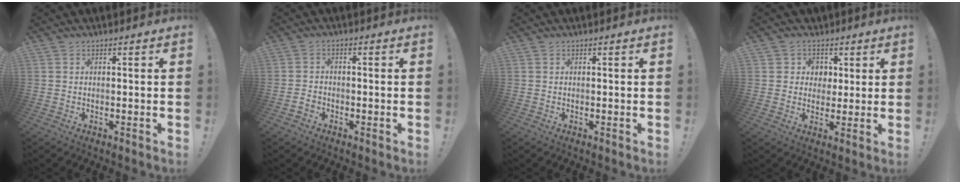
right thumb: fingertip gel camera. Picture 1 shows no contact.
{"total": 2.4, "force": [-1.6, 1.4, 1.1], "torque": [-0.017, 0.008, -0.027]}
{"total": 0.0}
{"total": 6.5, "force": [1.1, 6.4, 0.7], "torque": [-0.004, -0.008, 0.025]}